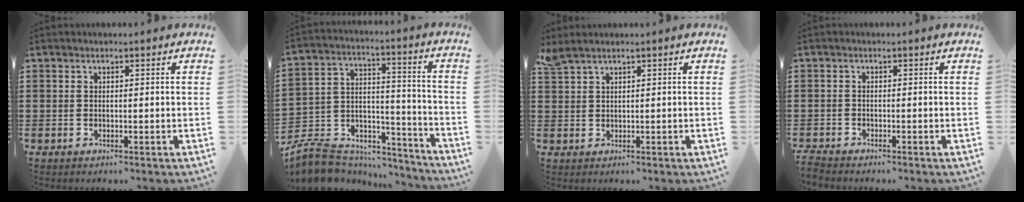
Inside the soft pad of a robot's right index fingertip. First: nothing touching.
{"total": 6.9, "force": [-6.0, 3.3, 0.8], "torque": [-0.031, 0.000, -0.117]}
{"total": 1.6, "force": [1.2, 0.3, 1.0], "torque": [-0.022, 0.001, 0.022]}
{"total": 1.4, "force": [-1.4, 0.1, -0.1], "torque": [-0.002, 0.000, -0.030]}